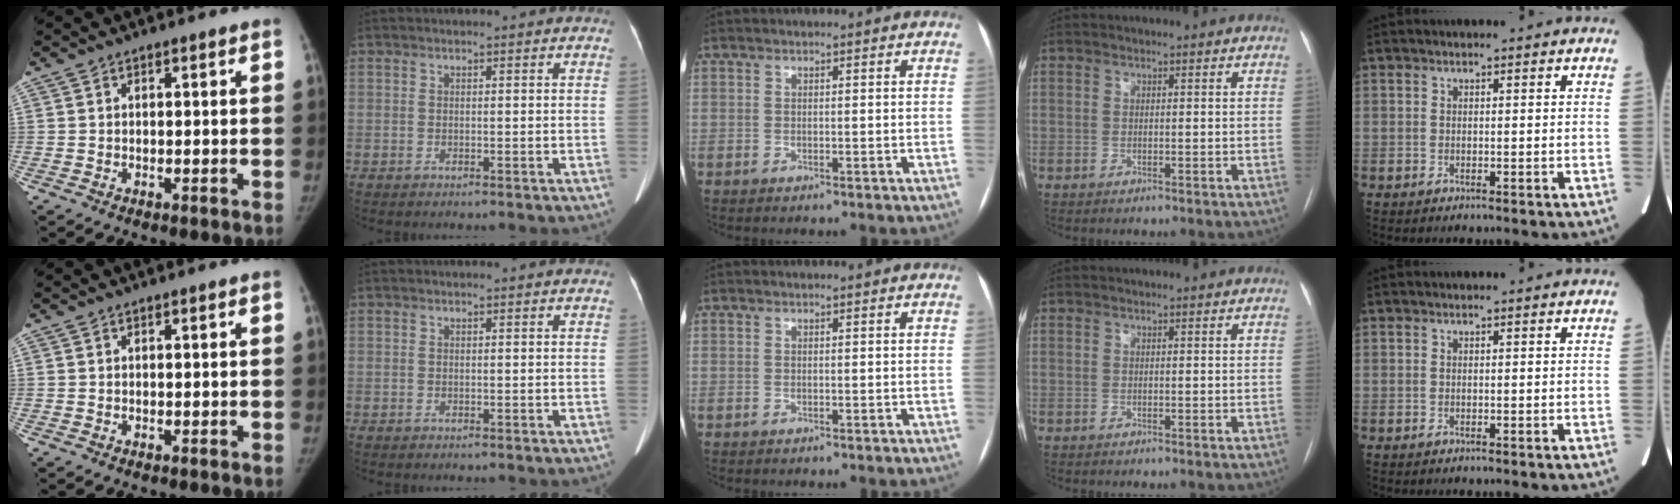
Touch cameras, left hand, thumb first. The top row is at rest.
{}